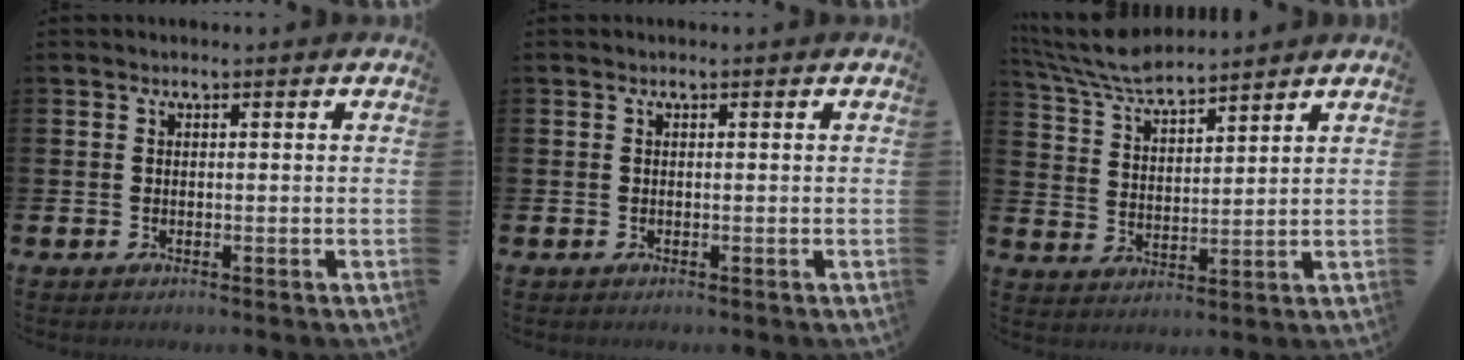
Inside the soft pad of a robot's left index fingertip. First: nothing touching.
{"total": 0.0}
{"total": 6.7, "force": [6.4, 1.0, 1.8], "torque": [-0.062, -0.033, 0.116]}